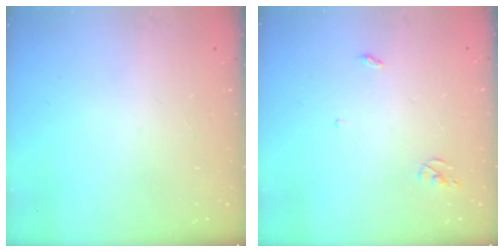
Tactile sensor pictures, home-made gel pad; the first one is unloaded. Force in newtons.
{"total": 2.6, "press": 2.6, "slide": 0.2}